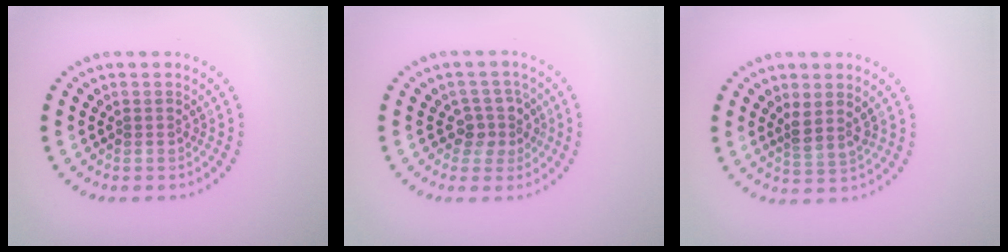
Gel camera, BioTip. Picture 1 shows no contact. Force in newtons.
{"total": 2.2, "press": 1.9, "slide": 1.2}
{"total": 2.0, "press": 1.5, "slide": 1.2}